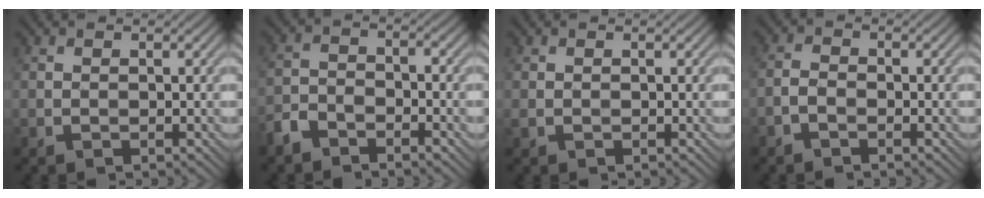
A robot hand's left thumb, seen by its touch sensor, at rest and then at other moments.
{"total": 4.1, "force": [-3.3, 1.5, 1.8], "torque": [-0.036, -0.001, -0.079]}
{"total": 0.6, "force": [-0.1, 0.5, 0.3], "torque": [-0.010, -0.002, -0.001]}
{"total": 1.8, "force": [-1.3, 0.7, 1.0], "torque": [-0.022, 0.002, -0.033]}